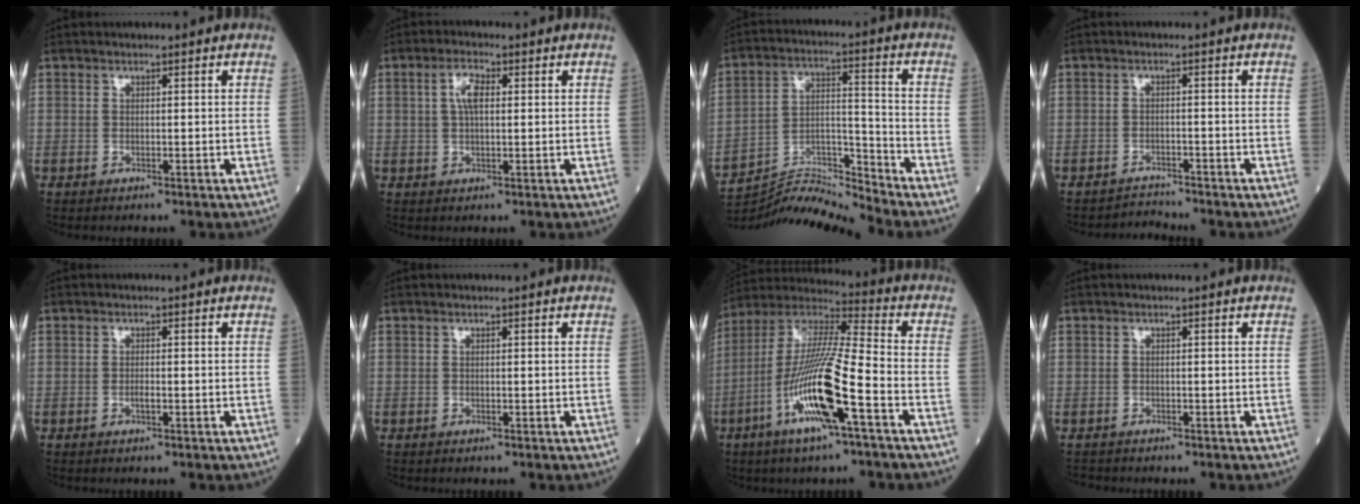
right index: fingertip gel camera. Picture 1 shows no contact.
{"total": 3.8, "force": [0.9, 1.3, 3.5], "torque": [-0.072, 0.011, 0.018]}
{"total": 11.0, "force": [-10.7, -2.8, 0.2], "torque": [-0.005, 0.036, -0.195]}
{"total": 2.4, "force": [-2.0, -0.3, -1.2], "torque": [0.027, -0.010, -0.032]}
{"total": 1.0, "force": [-0.4, 0.1, 0.9], "torque": [-0.020, 0.000, -0.008]}
{"total": 0.0}
{"total": 16.9, "force": [-6.3, 0.8, 15.7], "torque": [-0.322, -0.010, -0.123]}
{"total": 0.9, "force": [-0.8, 0.4, -0.4], "torque": [-0.006, -0.004, -0.014]}